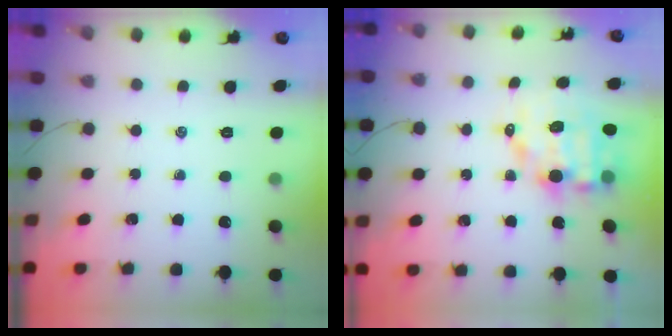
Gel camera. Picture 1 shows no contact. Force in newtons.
{"total": 9.7, "press": 9.3, "slide": 2.6}